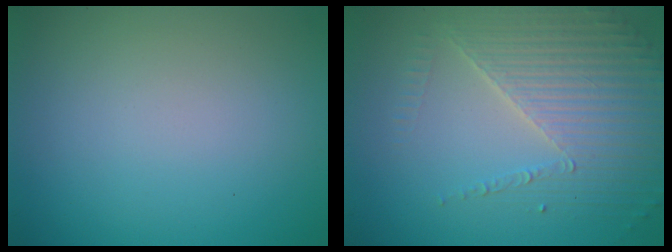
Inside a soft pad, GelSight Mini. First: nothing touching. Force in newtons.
{"total": 4.7, "press": 4.0, "slide": 2.5}